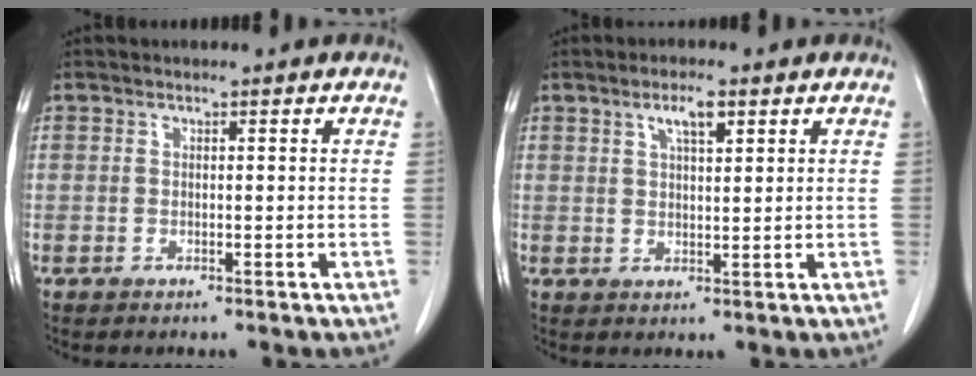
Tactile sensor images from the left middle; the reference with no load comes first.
{"total": 3.7, "force": [2.1, 0.7, 2.9], "torque": [-0.056, 0.002, 0.037]}